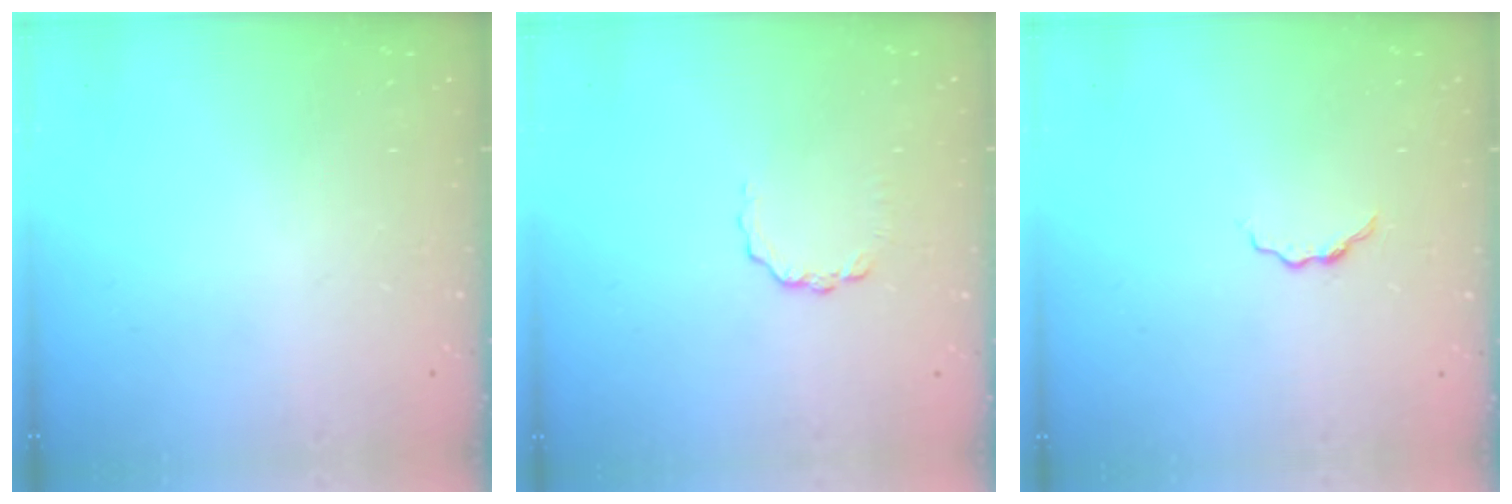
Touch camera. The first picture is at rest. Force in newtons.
{"total": 3.8, "press": 3.8, "slide": 0.4}
{"total": 4.7, "press": 4.6, "slide": 0.7}